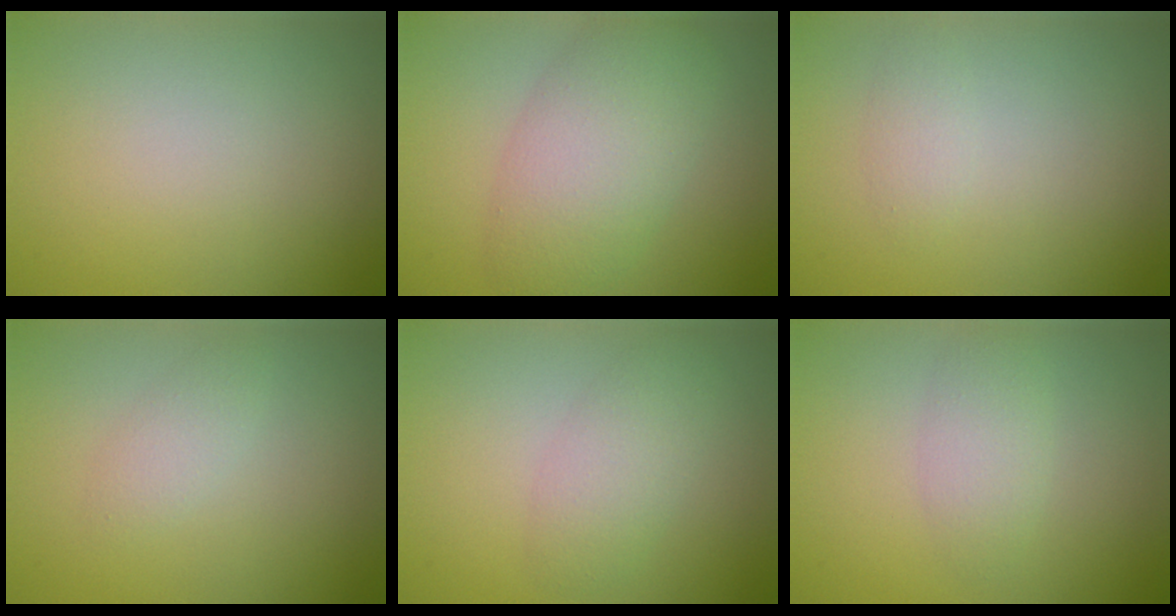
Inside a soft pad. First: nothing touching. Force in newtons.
{"total": 6.2, "press": 6.2, "slide": 0.3}
{"total": 1.0, "press": 1.0, "slide": 0.0}
{"total": 1.3, "press": 1.3, "slide": 0.0}
{"total": 2.7, "press": 2.7, "slide": 0.3}
{"total": 1.9, "press": 1.9, "slide": 0.1}